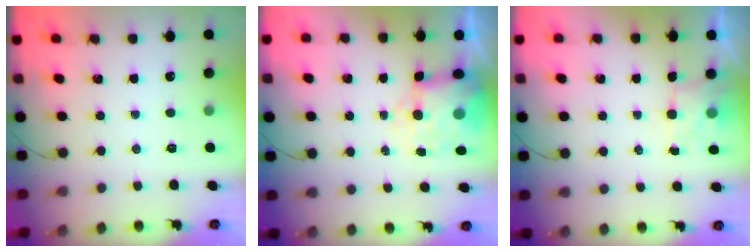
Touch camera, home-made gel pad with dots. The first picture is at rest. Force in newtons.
{"total": 8.5, "press": 8.3, "slide": 1.9}
{"total": 1.9, "press": 1.6, "slide": 1.0}